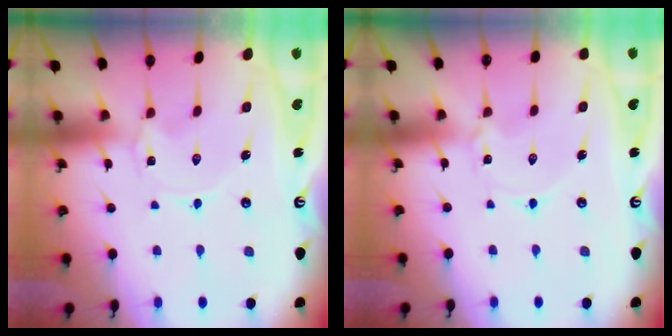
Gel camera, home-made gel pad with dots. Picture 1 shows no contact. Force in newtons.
{"total": 0.9, "press": 0.9, "slide": 0.1}